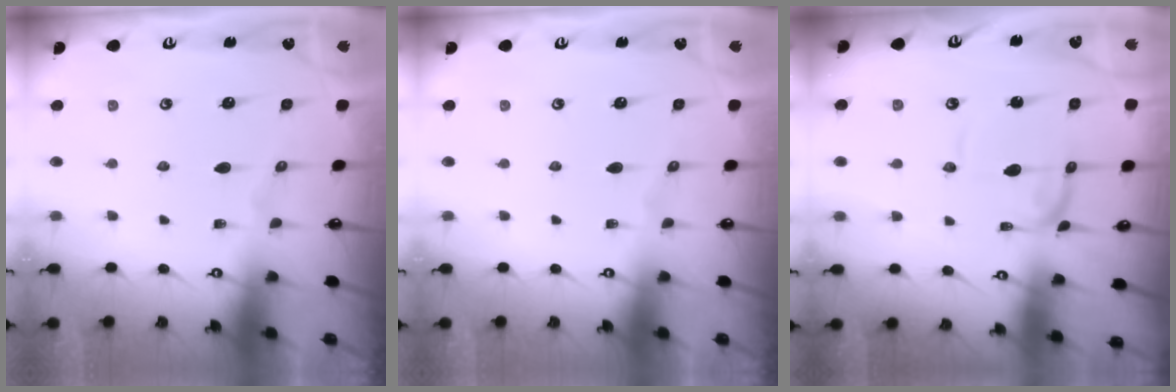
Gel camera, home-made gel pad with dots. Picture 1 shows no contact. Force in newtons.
{"total": 0.0}
{"total": 0.9, "press": 0.9, "slide": 0.1}